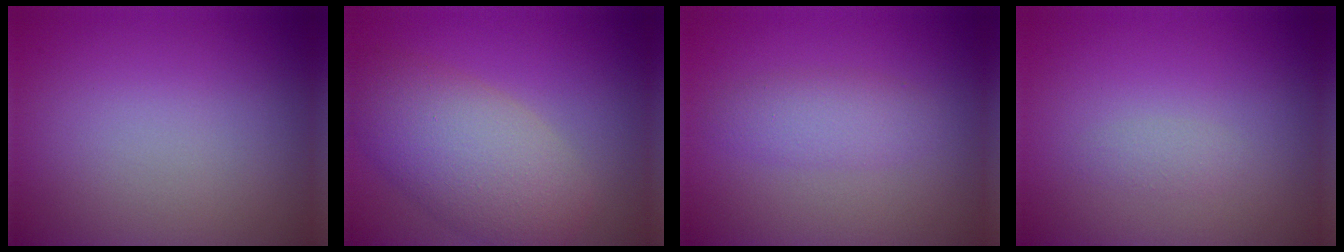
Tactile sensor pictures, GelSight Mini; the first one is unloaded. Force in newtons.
{"total": 6.7, "press": 6.7, "slide": 0.4}
{"total": 2.3, "press": 2.3, "slide": 0.1}
{"total": 0.8, "press": 0.8, "slide": 0.0}